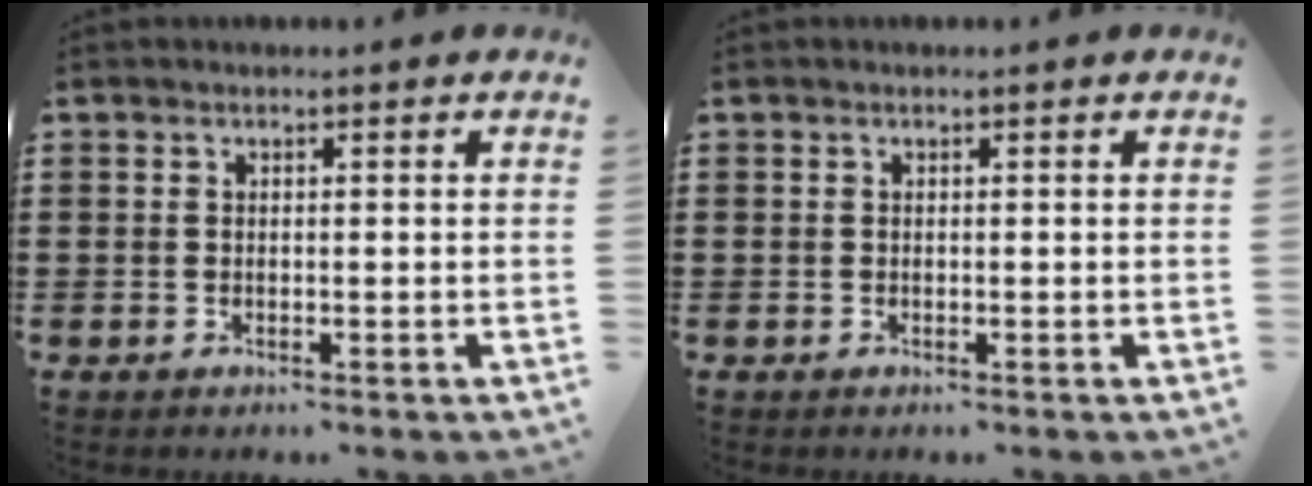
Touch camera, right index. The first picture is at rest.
{"total": 0.0}